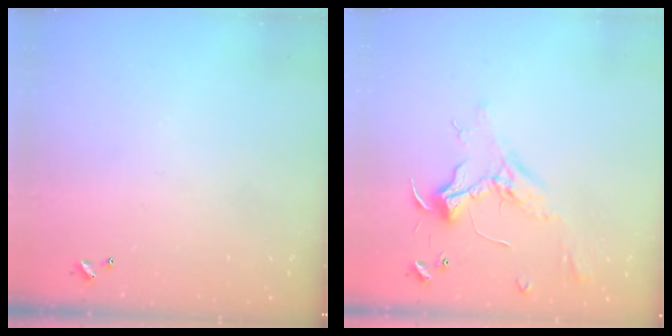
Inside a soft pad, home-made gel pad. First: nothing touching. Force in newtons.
{"total": 2.4, "press": 2.3, "slide": 0.8}